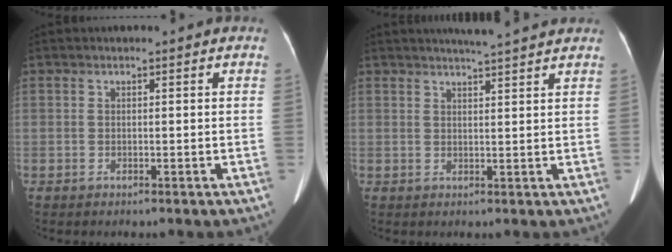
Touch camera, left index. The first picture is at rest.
{"total": 7.0, "force": [6.4, -0.2, 2.9], "torque": [-0.048, 0.016, 0.081]}